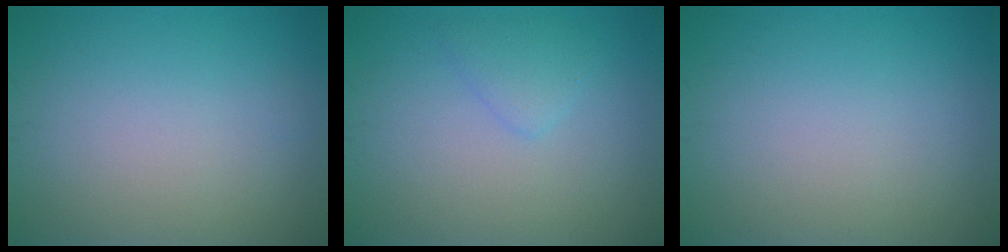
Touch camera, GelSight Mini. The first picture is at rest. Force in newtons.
{"total": 1.6, "press": 1.6, "slide": 0.1}
{"total": 0.0}